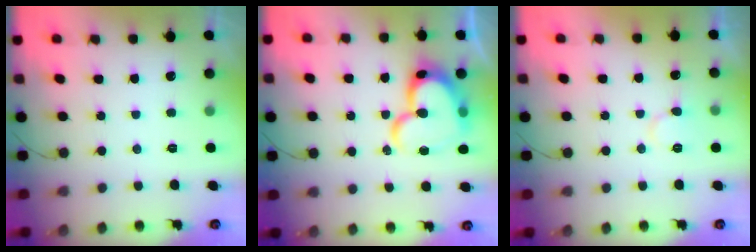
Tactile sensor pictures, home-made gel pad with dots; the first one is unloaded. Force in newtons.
{"total": 19.9, "press": 19.8, "slide": 2.3}
{"total": 8.6, "press": 8.6, "slide": 0.5}